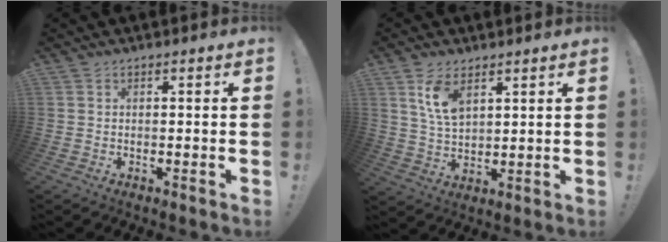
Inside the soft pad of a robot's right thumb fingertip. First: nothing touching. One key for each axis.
{"total": 8.6, "fx": 4.7, "fy": 4.5, "fz": 5.5, "tx": -0.101, "ty": -0.015, "tz": 0.089}